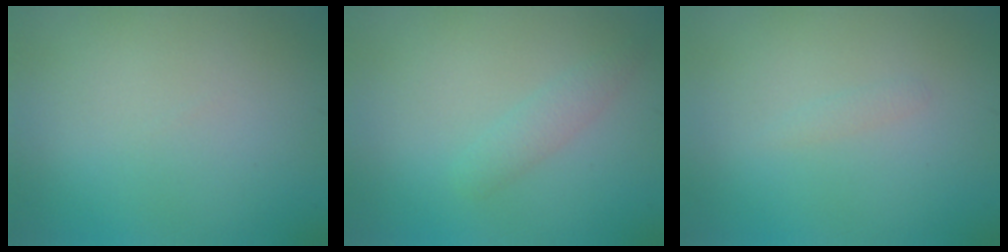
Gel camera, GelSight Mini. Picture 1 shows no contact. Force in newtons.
{"total": 1.4, "press": 1.4, "slide": 0.0}
{"total": 0.5, "press": 0.5, "slide": 0.0}